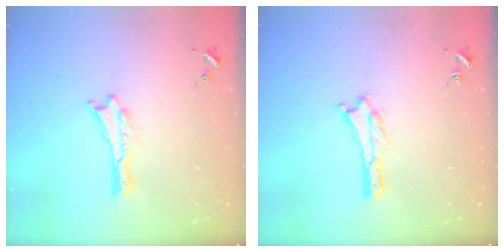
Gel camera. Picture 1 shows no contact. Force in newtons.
{"total": 0.0}